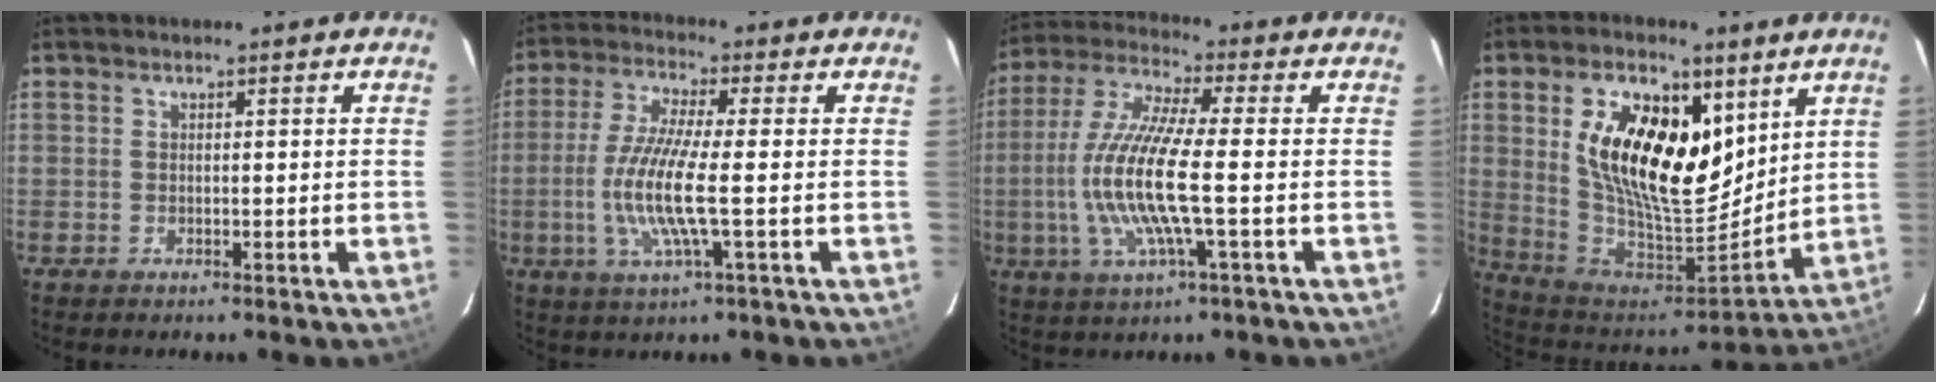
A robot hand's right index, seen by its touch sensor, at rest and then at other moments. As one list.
[{"total": 10.8, "force": [-1.9, 0.6, 10.6], "torque": [-0.222, -0.007, -0.037]}, {"total": 14.3, "force": [-2.1, 1.5, 14.0], "torque": [-0.284, -0.003, -0.041]}, {"total": 20.8, "force": [7.3, 11.1, 16.0], "torque": [-0.310, 0.008, 0.143]}]